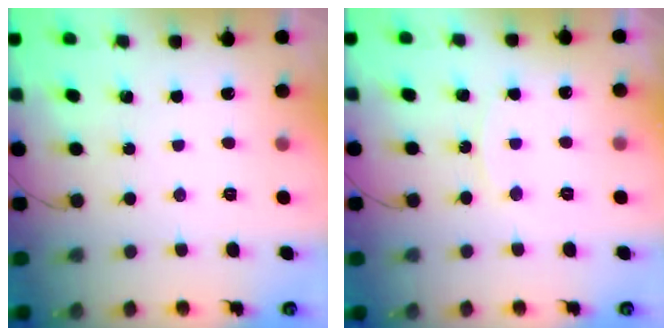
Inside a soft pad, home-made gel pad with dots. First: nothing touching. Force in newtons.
{"total": 5.1, "press": 5.1, "slide": 0.4}